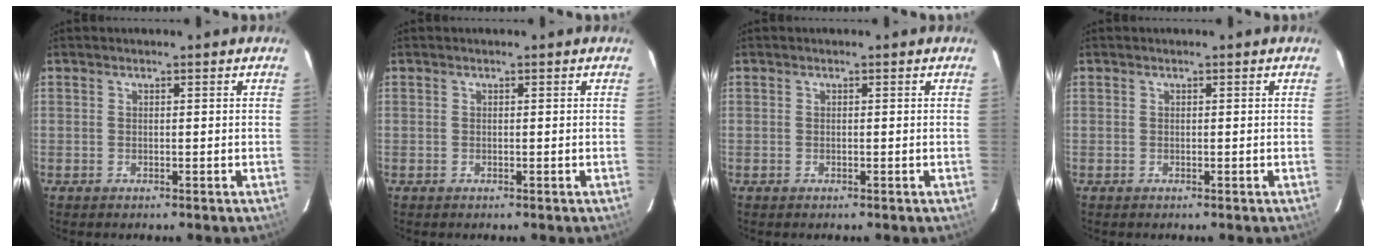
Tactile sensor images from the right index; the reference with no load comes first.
{"total": 0.0}
{"total": 0.0}
{"total": 0.0}